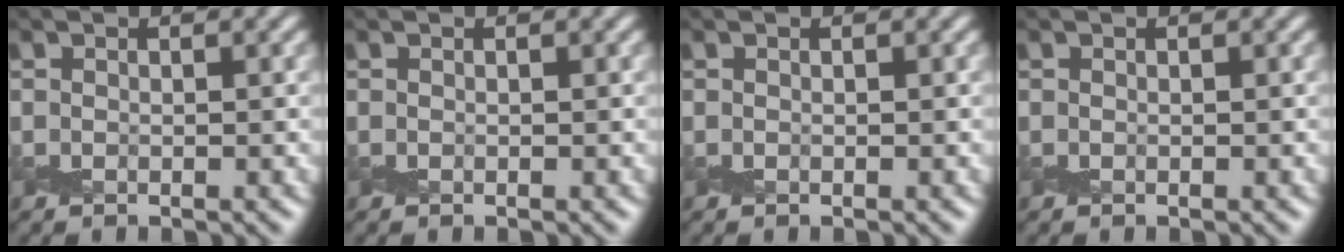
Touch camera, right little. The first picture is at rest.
{"total": 0.0}
{"total": 0.0}
{"total": 0.0}